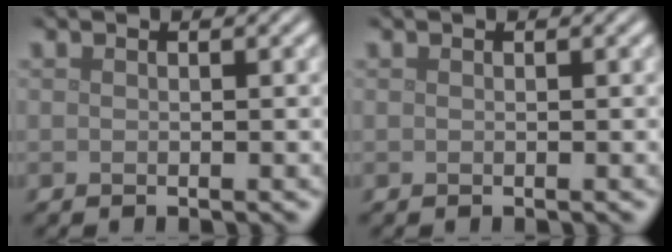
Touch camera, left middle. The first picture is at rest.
{"total": 0.0}